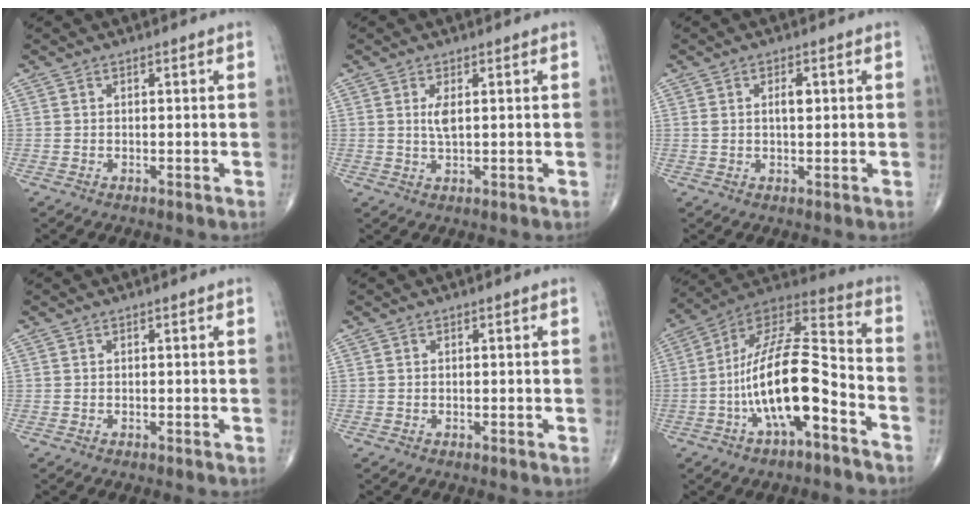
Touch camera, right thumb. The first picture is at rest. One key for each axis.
{"total": 2.6, "fx": 0.7, "fy": 0.8, "fz": 2.4, "tx": -0.050, "ty": -0.006, "tz": 0.016}
{"total": 2.7, "fx": 0.7, "fy": 1.2, "fz": 2.4, "tx": -0.039, "ty": 0.000, "tz": 0.010}
{"total": 0.0}
{"total": 0.0}
{"total": 18.4, "fx": -6.7, "fy": 6.6, "fz": 15.9, "tx": -0.284, "ty": 0.074, "tz": -0.115}